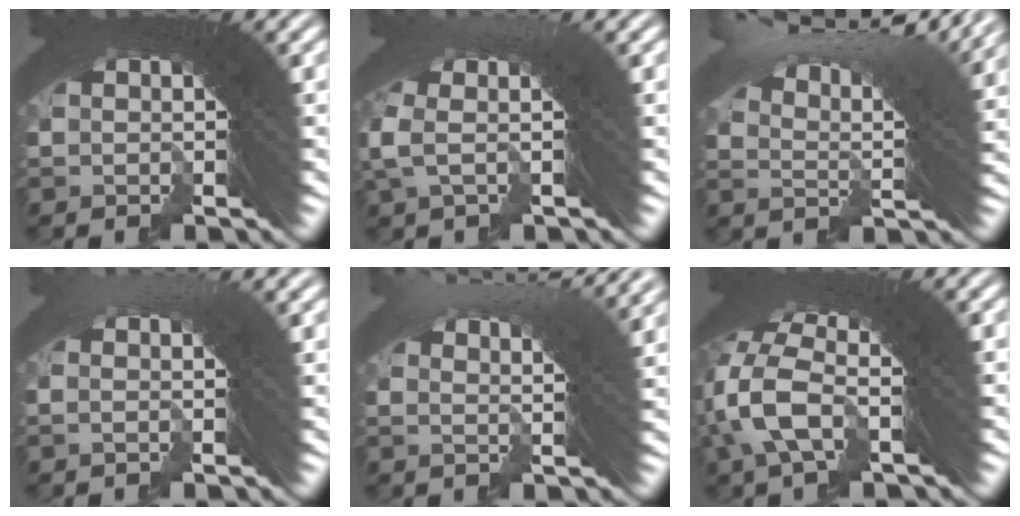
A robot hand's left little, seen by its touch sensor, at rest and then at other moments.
{"total": 2.5, "force": [0.5, 0.5, 2.4], "torque": [-0.039, 0.020, -0.003]}
{"total": 9.1, "force": [6.1, 1.5, 6.6], "torque": [-0.085, 0.030, 0.087]}
{"total": 1.4, "force": [0.2, -0.1, 1.4], "torque": [0.000, 0.028, -0.013]}
{"total": 6.3, "force": [4.6, 0.4, 4.2], "torque": [-0.040, 0.027, 0.059]}
{"total": 4.1, "force": [0.1, 2.1, 3.5], "torque": [-0.093, -0.010, 0.006]}